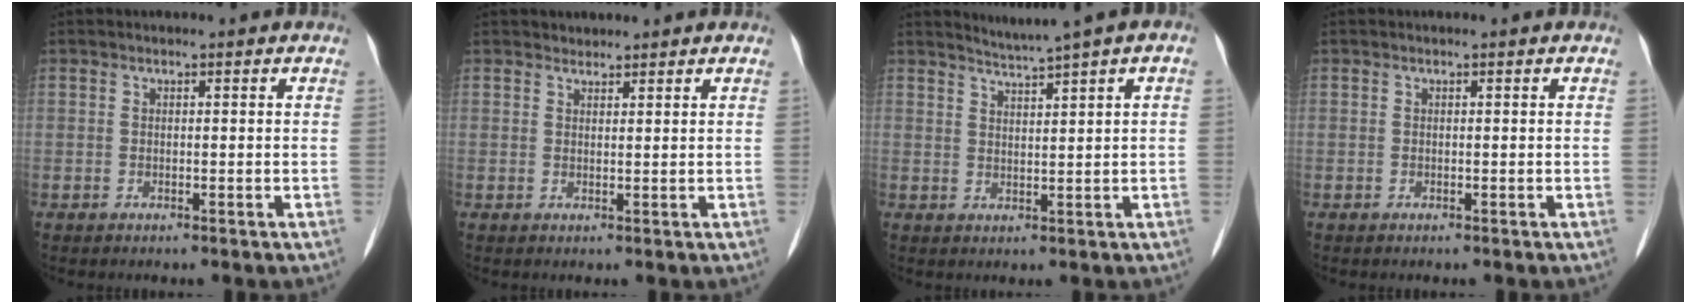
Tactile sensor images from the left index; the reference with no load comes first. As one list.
[{"total": 2.3, "force": [2.2, 0.8, 0.0], "torque": [-0.003, 0.010, 0.038]}, {"total": 3.4, "force": [2.6, -0.5, 2.2], "torque": [-0.035, 0.008, 0.049]}, {"total": 0.0}]